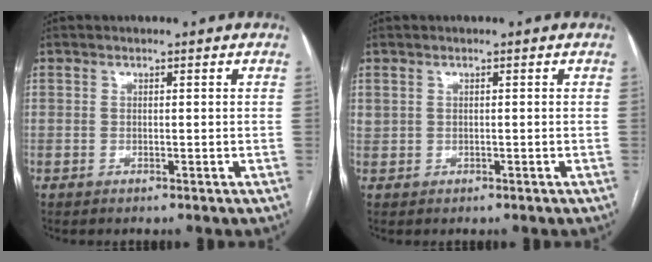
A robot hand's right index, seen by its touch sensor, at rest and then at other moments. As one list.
[{"total": 0.7, "force": [0.4, 0.5, 0.1], "torque": [0.001, 0.011, 0.011]}]